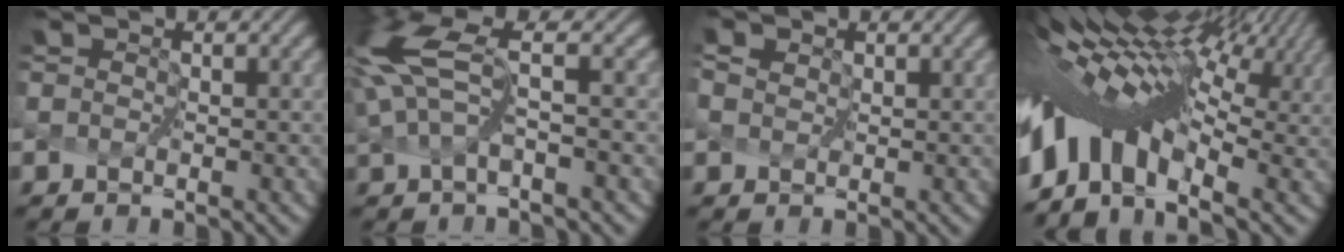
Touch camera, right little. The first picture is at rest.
{"total": 3.6, "force": [0.5, 0.7, 3.5], "torque": [-0.074, 0.009, 0.008]}
{"total": 0.7, "force": [0.3, 0.6, 0.2], "torque": [-0.003, 0.000, 0.005]}
{"total": 13.3, "force": [1.2, 7.5, 10.9], "torque": [-0.199, 0.014, 0.033]}